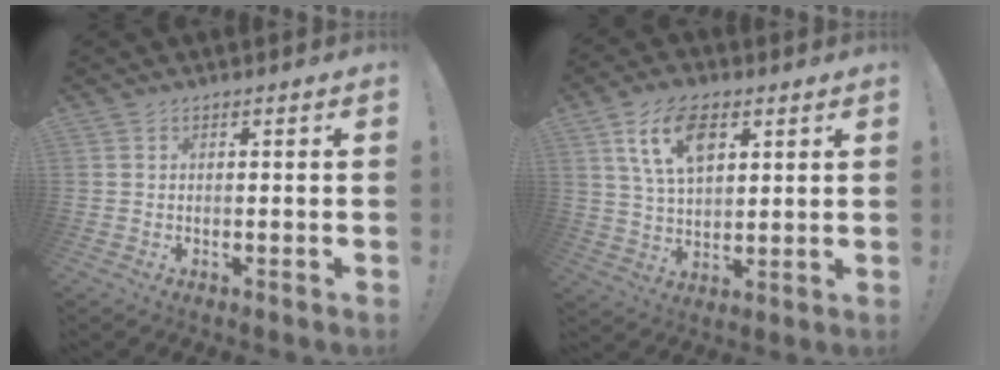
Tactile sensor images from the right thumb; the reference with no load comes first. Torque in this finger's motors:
{"motor_torque": [-0.29, 1.57, 0.15, 0.15, 0.04]}